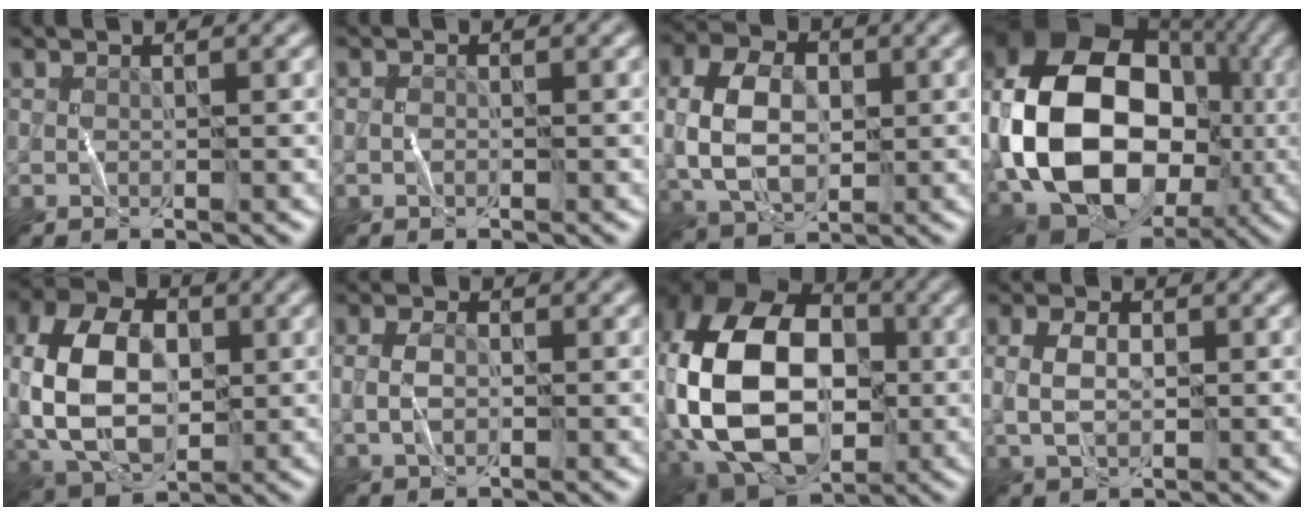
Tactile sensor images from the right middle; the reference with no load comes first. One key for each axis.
{"total": 0.6, "fx": -0.3, "fy": 0.4, "fz": 0.4, "tx": -0.006, "ty": 0.002, "tz": -0.007}
{"total": 7.3, "fx": 0.2, "fy": 5.0, "fz": 5.2, "tx": -0.123, "ty": 0.001, "tz": 0.007}
{"total": 17.9, "fx": -0.8, "fy": 13.4, "fz": 11.9, "tx": -0.251, "ty": 0.006, "tz": -0.029}
{"total": 11.8, "fx": 0.3, "fy": 8.1, "fz": 8.6, "tx": -0.199, "ty": 0.002, "tz": 0.007}
{"total": 2.3, "fx": -0.2, "fy": 1.5, "fz": 1.8, "tx": -0.044, "ty": 0.001, "tz": -0.003}
{"total": 19.1, "fx": -0.6, "fy": 13.0, "fz": 13.9, "tx": -0.286, "ty": 0.014, "tz": -0.026}
{"total": 3.5, "fx": 0.3, "fy": 2.4, "fz": 2.5, "tx": -0.059, "ty": 0.005, "tz": 0.008}